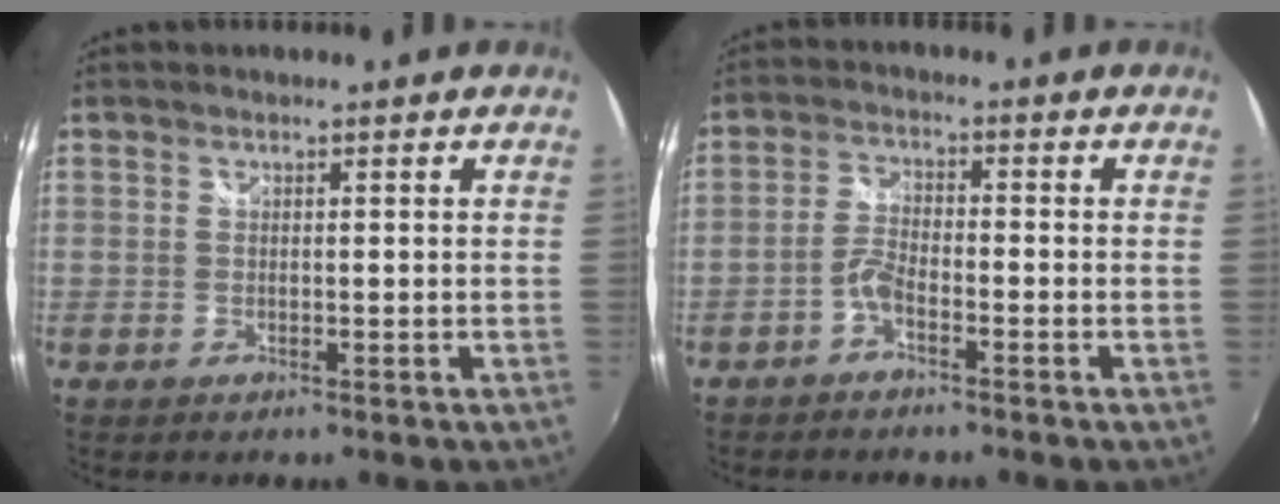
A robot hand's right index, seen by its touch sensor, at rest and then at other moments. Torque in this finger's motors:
{"motor_torque": [0.52, -0.16, 0.03, 0.03]}